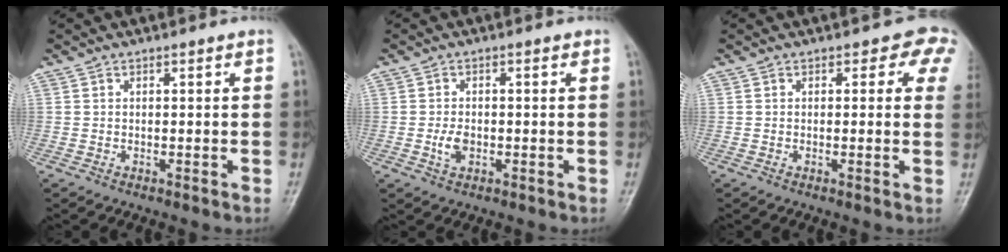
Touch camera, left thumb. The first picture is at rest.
{"total": 2.9, "force": [-0.6, 1.9, 2.1], "torque": [-0.038, 0.000, -0.012]}
{"total": 4.6, "force": [2.1, 2.9, 3.0], "torque": [0.006, -0.005, 0.006]}